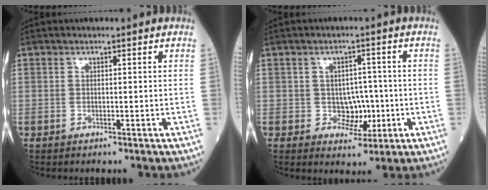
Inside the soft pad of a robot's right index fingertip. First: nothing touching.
{"total": 4.4, "force": [-0.7, 3.3, 2.8], "torque": [-0.032, 0.005, -0.004]}